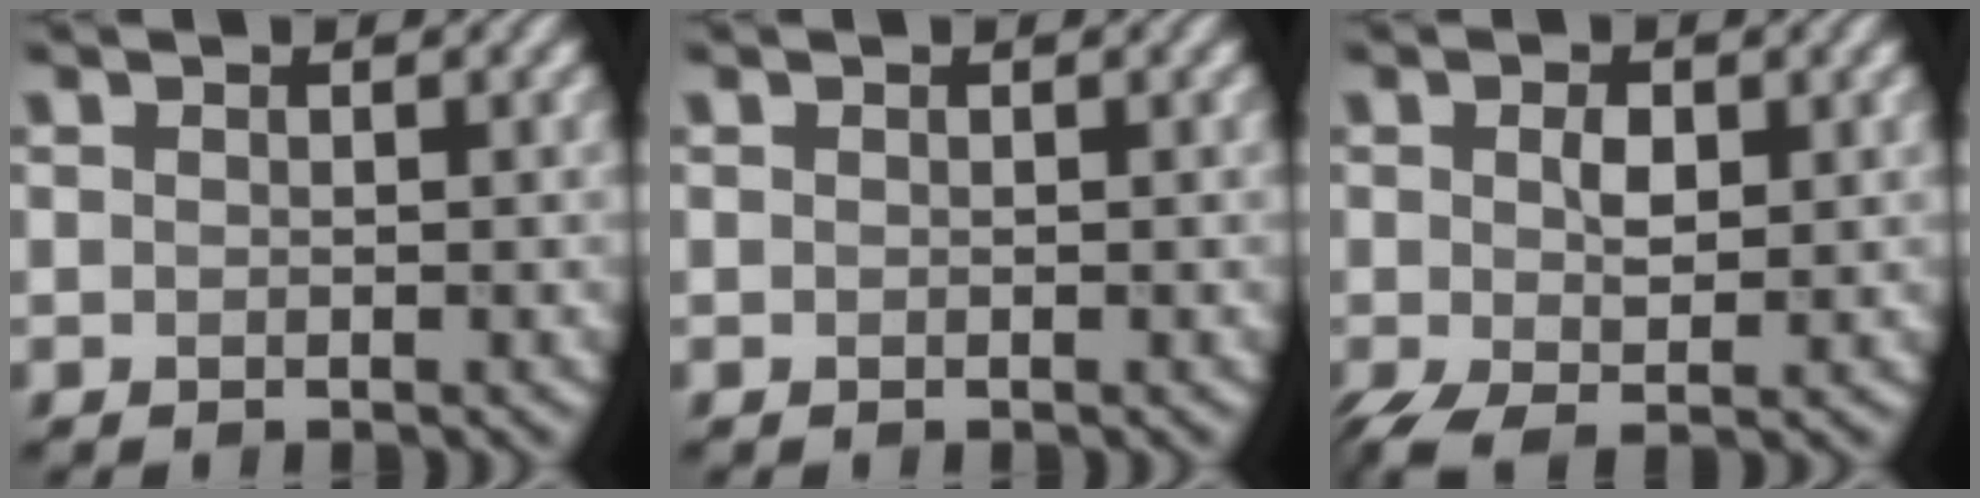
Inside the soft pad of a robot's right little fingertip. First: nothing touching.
{"total": 0.0}
{"total": 3.9, "force": [-0.3, 2.1, 3.3], "torque": [-0.072, -0.006, -0.004]}